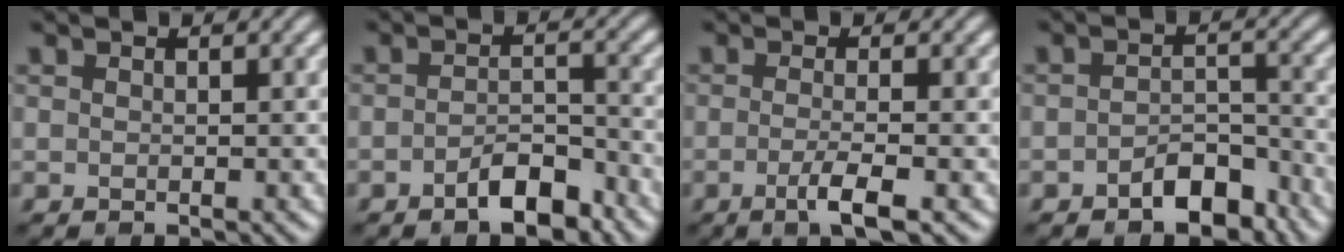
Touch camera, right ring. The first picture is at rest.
{"total": 3.9, "force": [-2.6, 1.5, 2.6], "torque": [-0.037, 0.010, -0.045]}
{"total": 3.1, "force": [-1.1, 0.7, 2.8], "torque": [-0.044, -0.001, -0.027]}
{"total": 4.0, "force": [-2.6, 2.1, 2.3], "torque": [-0.028, 0.009, -0.044]}